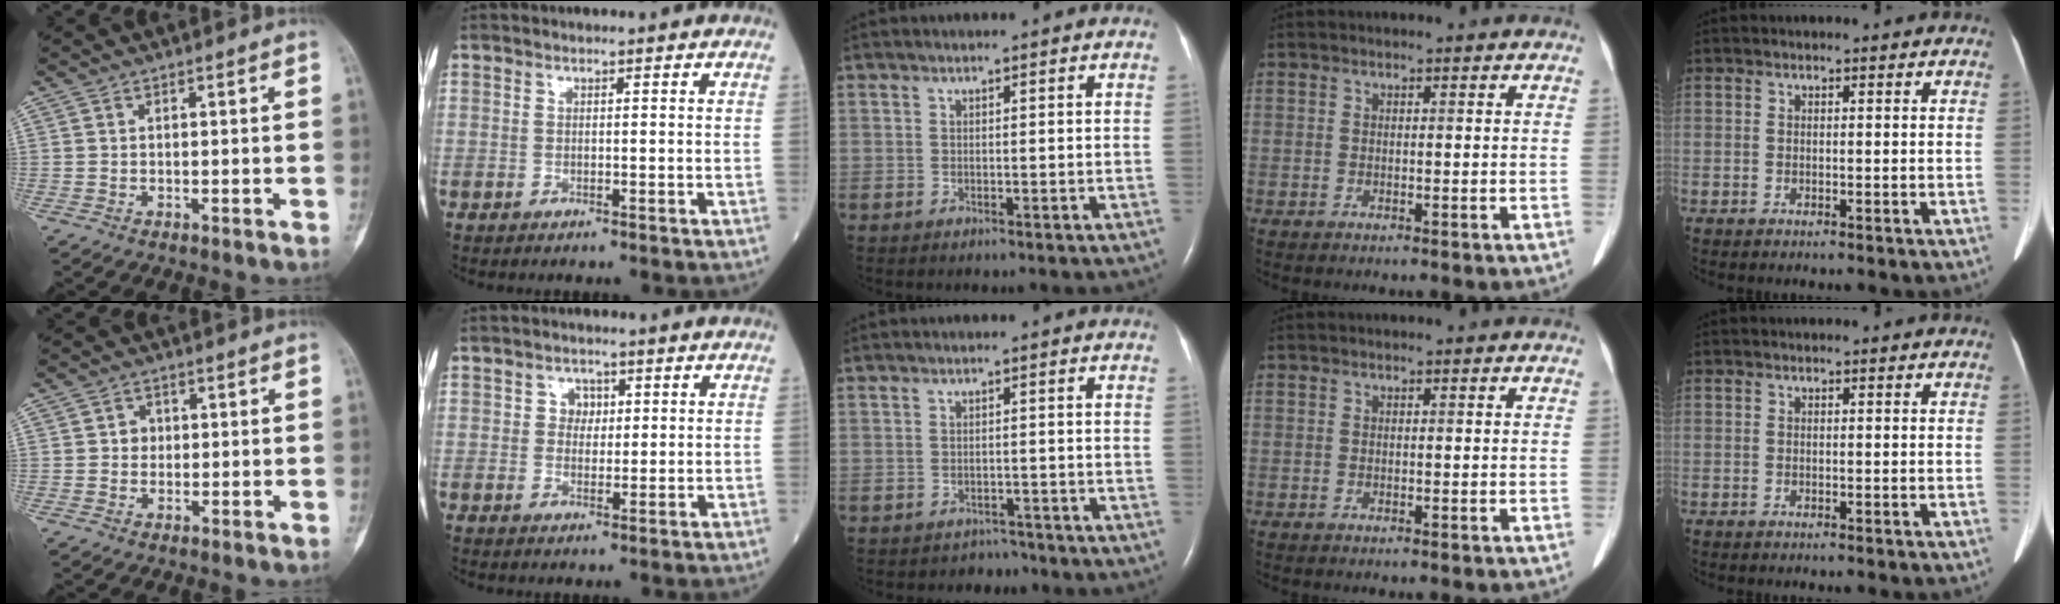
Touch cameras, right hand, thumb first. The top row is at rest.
{"thumb": {"total": 2.3, "force": [0.2, 2.1, 0.9], "torque": [0.002, 0.005, -0.001]}, "index": {"total": 2.5, "force": [0.6, 2.1, 1.2], "torque": [-0.012, 0.002, 0.007]}, "middle": {"total": 2.0, "force": [-1.7, 0.9, -0.7], "torque": [0.007, 0.004, -0.023]}}